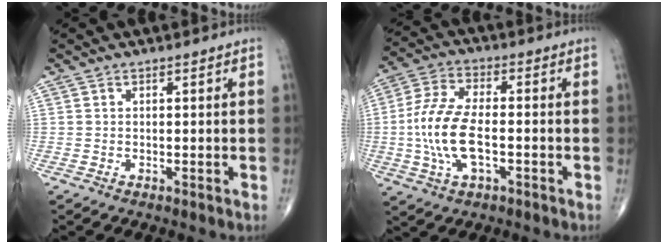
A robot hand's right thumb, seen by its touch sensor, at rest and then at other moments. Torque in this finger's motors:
{"motor_torque": [0.08, 1.11, 1.43, 0.11, 0.54]}